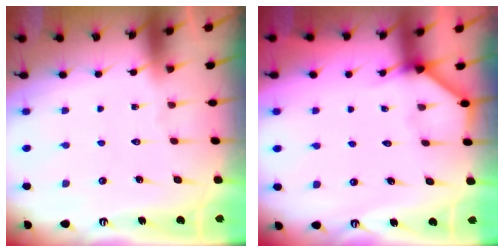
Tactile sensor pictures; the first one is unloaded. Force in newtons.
{"total": 3.3, "press": 3.3, "slide": 0.4}